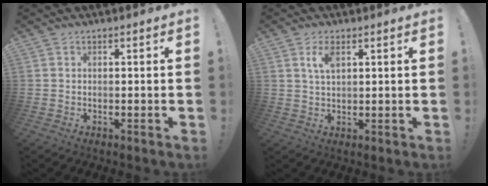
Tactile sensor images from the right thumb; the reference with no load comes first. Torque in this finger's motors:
{"motor_torque": [0.11, 0.03, 0.55, 0.30, 0.00]}